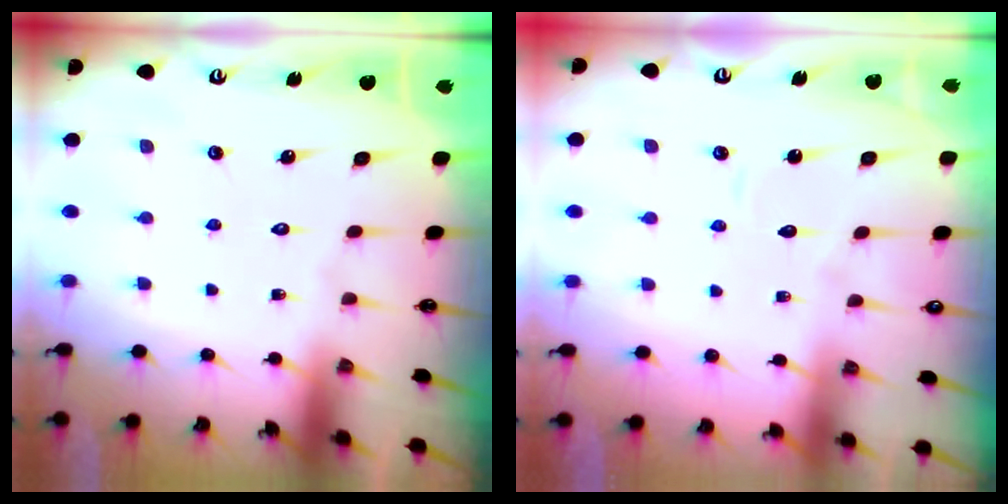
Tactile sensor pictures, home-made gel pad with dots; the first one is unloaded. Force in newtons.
{"total": 3.4, "press": 3.4, "slide": 0.4}